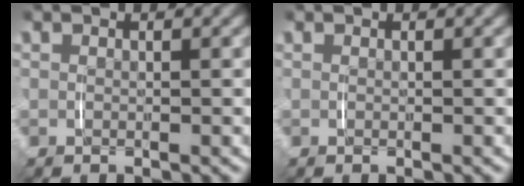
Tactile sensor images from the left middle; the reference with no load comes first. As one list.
[{"total": 0.0}]